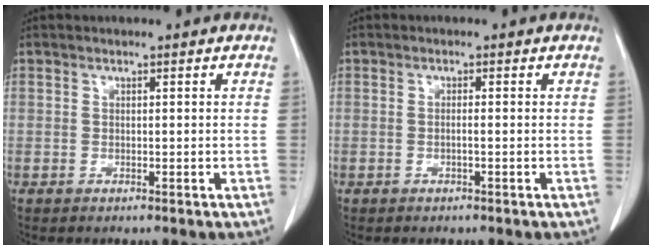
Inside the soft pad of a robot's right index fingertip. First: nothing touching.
{"total": 0.8, "force": [-0.2, 0.0, 0.8], "torque": [-0.016, 0.001, -0.002]}